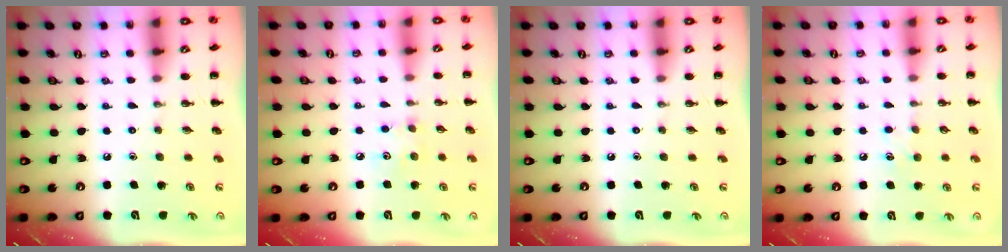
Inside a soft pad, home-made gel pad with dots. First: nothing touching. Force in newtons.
{"total": 3.5, "press": 3.5, "slide": 0.6}
{"total": 0.0}
{"total": 4.8, "press": 4.6, "slide": 1.6}